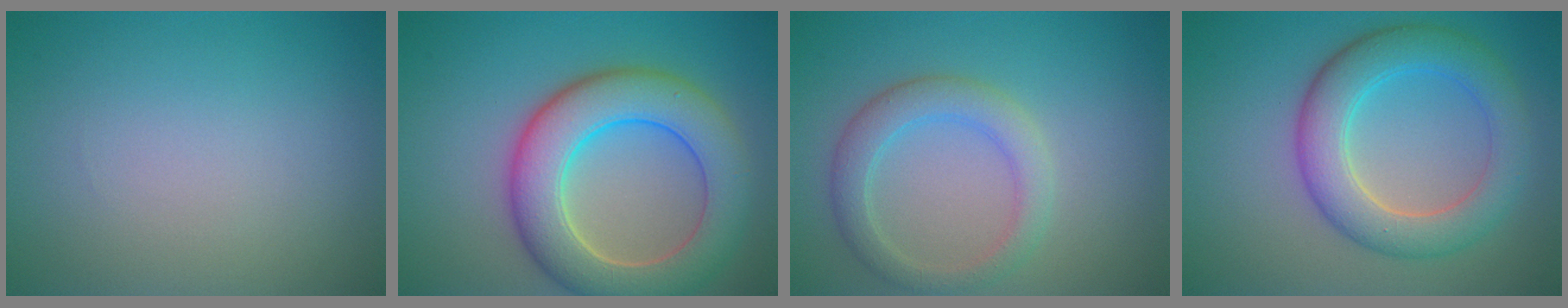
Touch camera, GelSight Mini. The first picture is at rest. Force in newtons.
{"total": 8.9, "press": 8.8, "slide": 0.7}
{"total": 3.4, "press": 3.4, "slide": 0.4}
{"total": 6.2, "press": 6.1, "slide": 0.4}